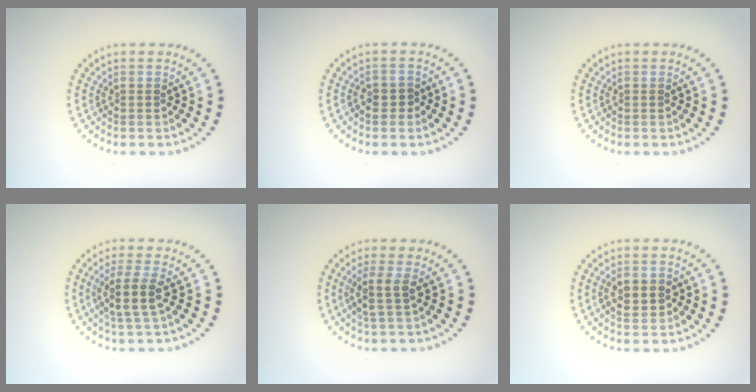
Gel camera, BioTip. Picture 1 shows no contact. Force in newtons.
{"total": 1.3, "press": 1.1, "slide": 0.6}
{"total": 0.0}
{"total": 2.7, "press": 2.3, "slide": 1.5}
{"total": 2.1, "press": 1.7, "slide": 1.3}
{"total": 2.8, "press": 2.8, "slide": 0.2}